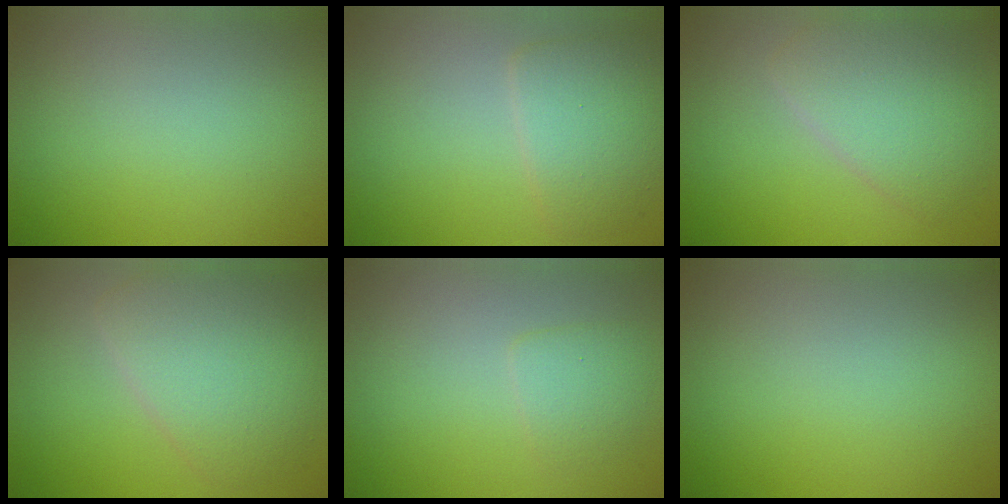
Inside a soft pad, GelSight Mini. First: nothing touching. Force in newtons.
{"total": 3.7, "press": 3.7, "slide": 0.1}
{"total": 4.6, "press": 4.6, "slide": 0.3}
{"total": 5.8, "press": 5.8, "slide": 0.2}
{"total": 1.6, "press": 1.6, "slide": 0.1}
{"total": 0.0}